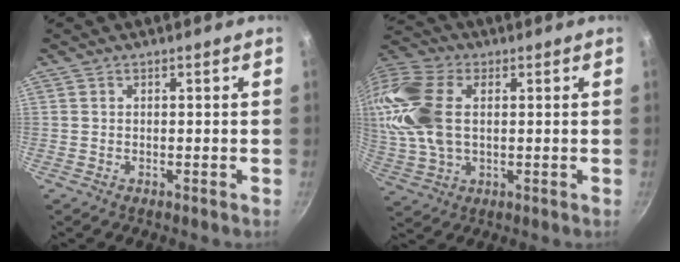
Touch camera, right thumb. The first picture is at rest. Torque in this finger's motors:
{"motor_torque": [0.59, 0.67, 1.60, 0.86, 0.20]}